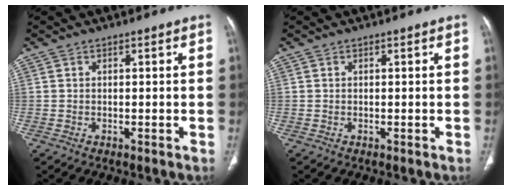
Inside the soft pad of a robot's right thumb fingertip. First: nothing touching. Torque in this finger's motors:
{"motor_torque": [0.00, 0.00, 0.00, 0.00, 0.00]}